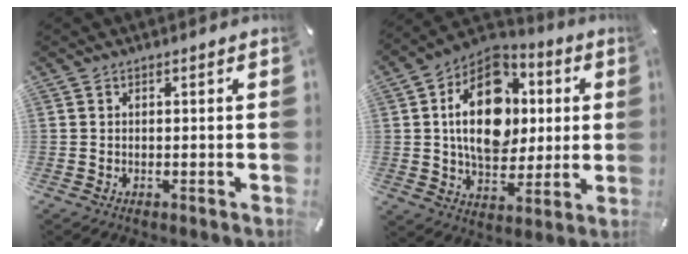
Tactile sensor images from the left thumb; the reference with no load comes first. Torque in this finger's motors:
{"motor_torque": [2.34, 2.29, 1.77, -1.00, 0.38]}